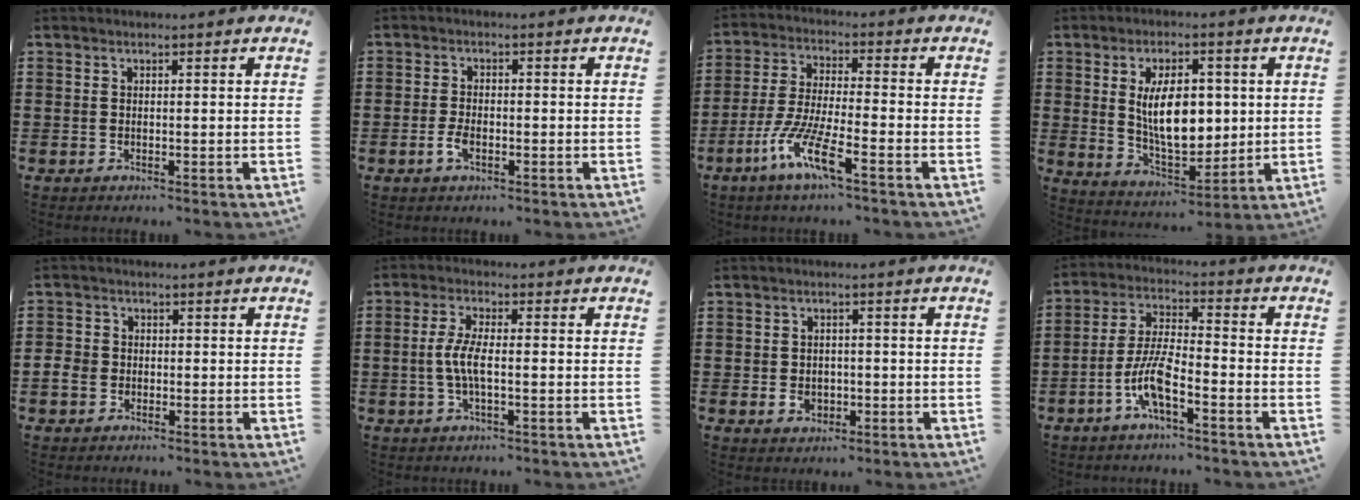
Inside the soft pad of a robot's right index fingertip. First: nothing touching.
{"total": 2.6, "force": [-1.0, 1.2, 2.1], "torque": [-0.055, -0.007, -0.022]}
{"total": 8.9, "force": [-5.3, 1.0, 7.1], "torque": [-0.168, -0.014, -0.107]}
{"total": 10.5, "force": [1.6, 5.6, 8.7], "torque": [-0.146, -0.001, 0.026]}
{"total": 2.7, "force": [-0.9, 2.3, 1.1], "torque": [-0.040, 0.000, -0.022]}
{"total": 4.7, "force": [-0.8, 1.0, 4.5], "torque": [-0.110, -0.010, -0.024]}
{"total": 2.7, "force": [-0.8, 2.0, 1.6], "torque": [-0.035, -0.001, -0.015]}
{"total": 7.8, "force": [-4.1, 1.8, 6.4], "torque": [-0.151, -0.009, -0.083]}